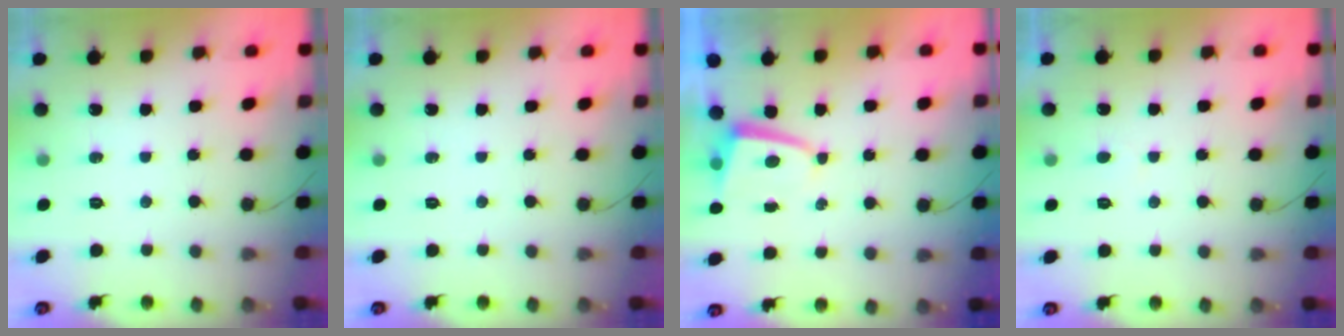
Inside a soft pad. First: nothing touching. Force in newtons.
{"total": 0.0}
{"total": 2.0, "press": 1.9, "slide": 0.3}
{"total": 1.9, "press": 1.9, "slide": 0.3}